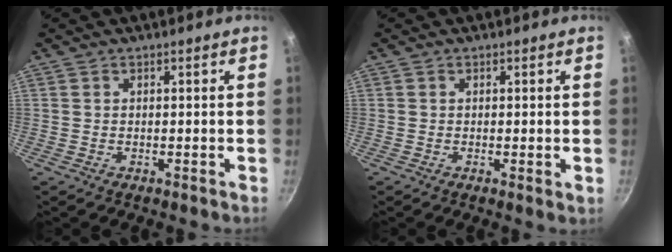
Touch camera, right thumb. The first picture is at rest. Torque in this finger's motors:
{"motor_torque": [-0.36, 0.04, -0.02, -0.11, 0.01]}